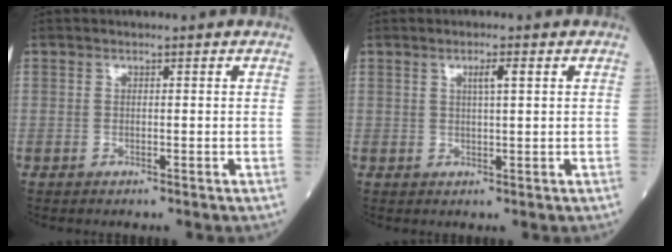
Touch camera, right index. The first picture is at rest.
{"total": 2.3, "force": [1.1, 0.1, 2.0], "torque": [-0.031, 0.000, 0.017]}